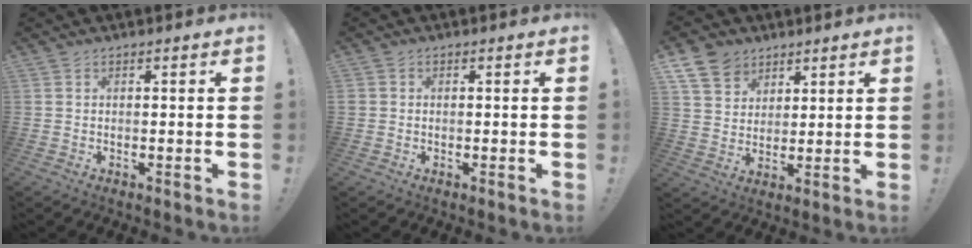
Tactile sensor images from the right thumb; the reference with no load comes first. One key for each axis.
{"total": 1.0, "fx": -0.1, "fy": 0.9, "fz": 0.2, "tx": -0.004, "ty": 0.004, "tz": -0.001}
{"total": 9.9, "fx": 6.4, "fy": 7.0, "fz": 2.8, "tx": -0.056, "ty": -0.035, "tz": 0.130}